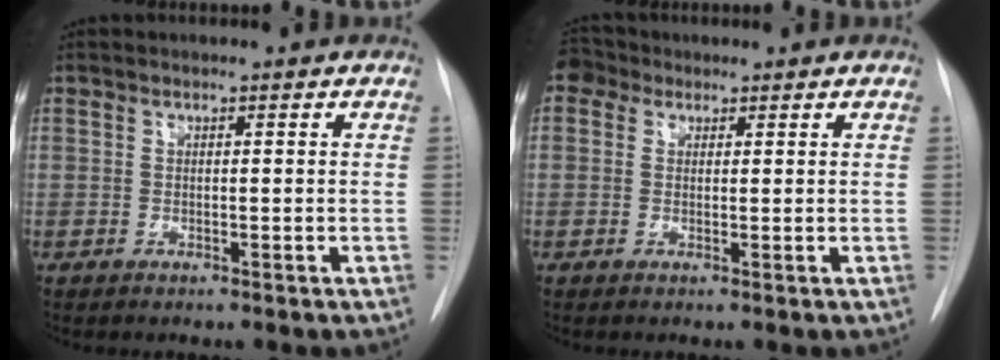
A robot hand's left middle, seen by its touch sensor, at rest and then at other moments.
{"total": 3.0, "force": [1.8, 2.3, 0.6], "torque": [-0.012, 0.017, 0.029]}